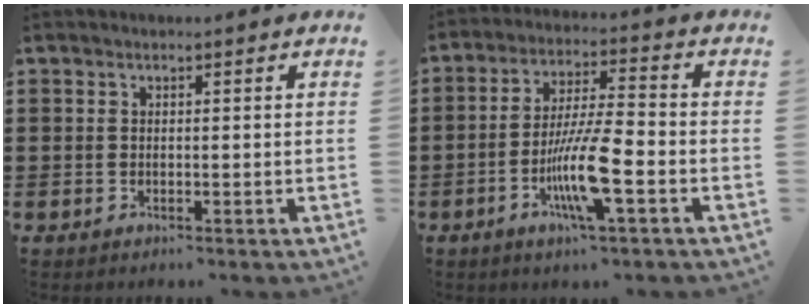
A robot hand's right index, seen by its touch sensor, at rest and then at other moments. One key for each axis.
{"total": 10.3, "fx": -3.5, "fy": 1.8, "fz": 9.5, "tx": -0.186, "ty": -0.009, "tz": -0.066}